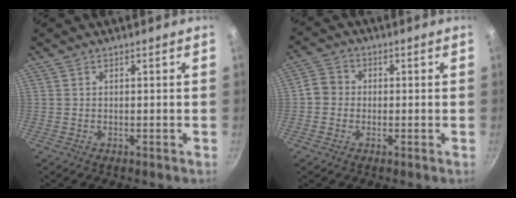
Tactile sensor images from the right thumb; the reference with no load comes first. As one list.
[{"total": 3.7, "force": [-0.5, 3.4, 1.5], "torque": [-0.013, 0.009, -0.021]}]